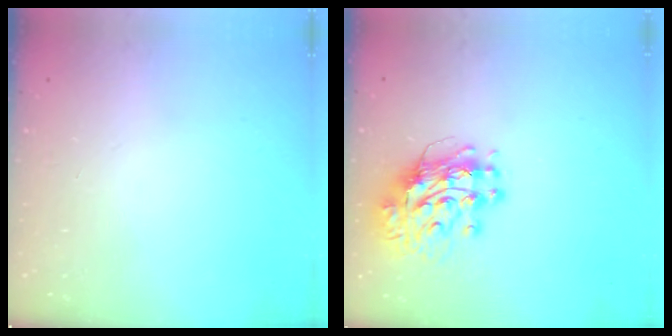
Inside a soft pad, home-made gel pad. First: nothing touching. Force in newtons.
{"total": 12.0, "press": 11.9, "slide": 1.7}